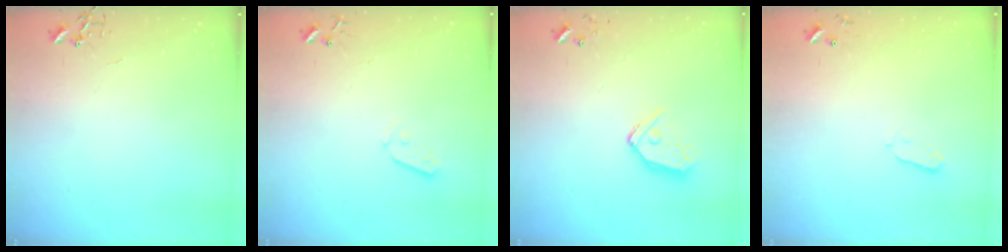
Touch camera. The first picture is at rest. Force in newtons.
{"total": 5.8, "press": 5.8, "slide": 0.5}
{"total": 11.6, "press": 11.6, "slide": 1.4}
{"total": 2.7, "press": 2.6, "slide": 0.4}